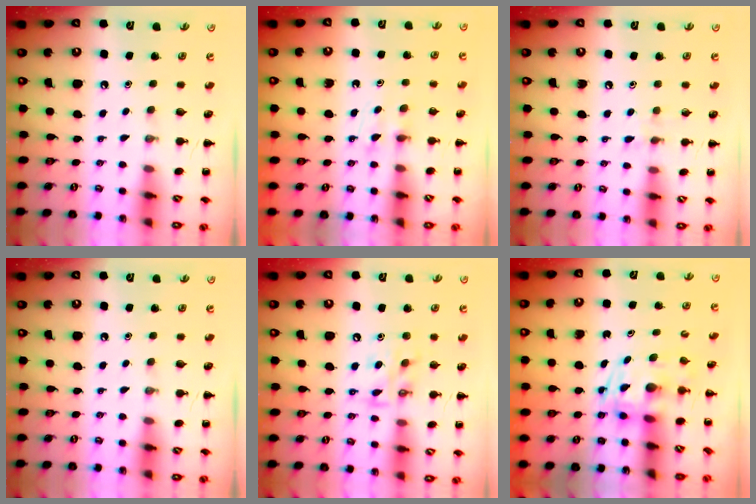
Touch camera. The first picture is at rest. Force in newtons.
{"total": 3.3, "press": 2.9, "slide": 1.6}
{"total": 6.0, "press": 5.8, "slide": 1.8}
{"total": 0.0}
{"total": 11.7, "press": 11.5, "slide": 2.0}
{"total": 2.8, "press": 2.7, "slide": 0.7}